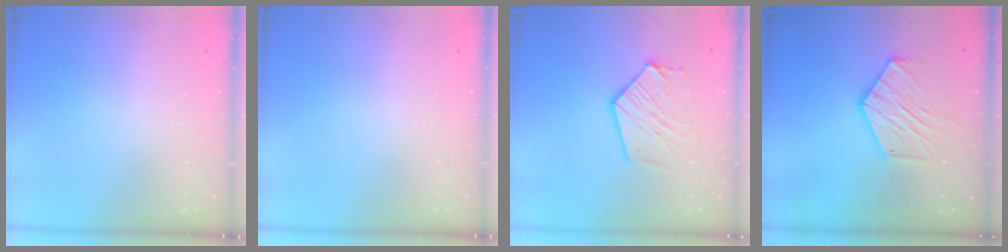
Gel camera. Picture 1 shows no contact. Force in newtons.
{"total": 0.0}
{"total": 13.2, "press": 13.1, "slide": 1.4}
{"total": 12.6, "press": 12.6, "slide": 0.7}